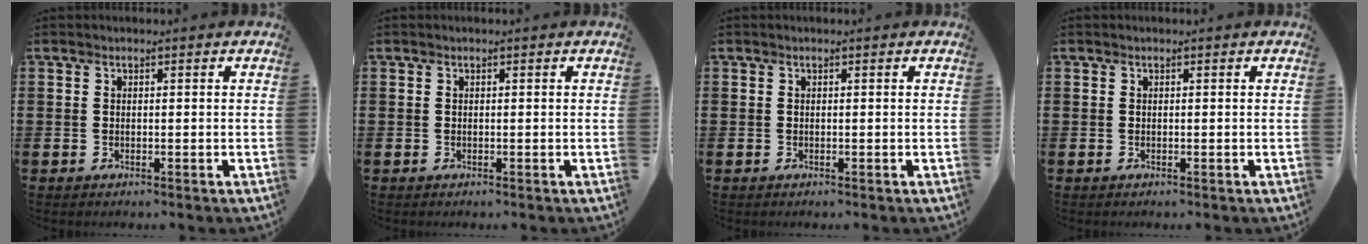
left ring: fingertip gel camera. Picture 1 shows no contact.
{"total": 0.0}
{"total": 0.0}
{"total": 0.0}